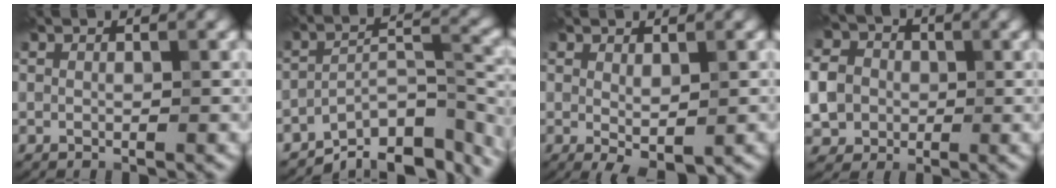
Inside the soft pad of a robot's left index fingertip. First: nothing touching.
{"total": 9.5, "force": [-7.6, 2.9, 4.8], "torque": [-0.063, -0.010, -0.126]}
{"total": 1.8, "force": [0.1, 0.6, 1.7], "torque": [-0.030, -0.008, 0.009]}
{"total": 7.5, "force": [-0.2, 6.7, 3.4], "torque": [-0.084, 0.012, -0.026]}